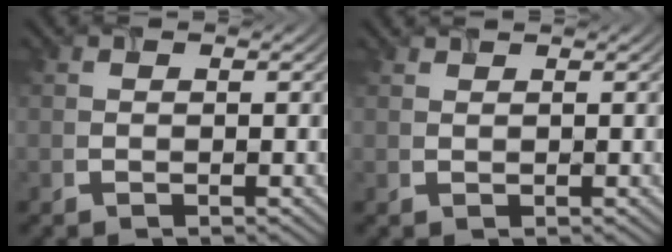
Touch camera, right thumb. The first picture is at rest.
{"total": 1.0, "force": [1.0, 0.1, 0.3], "torque": [-0.008, 0.006, 0.022]}